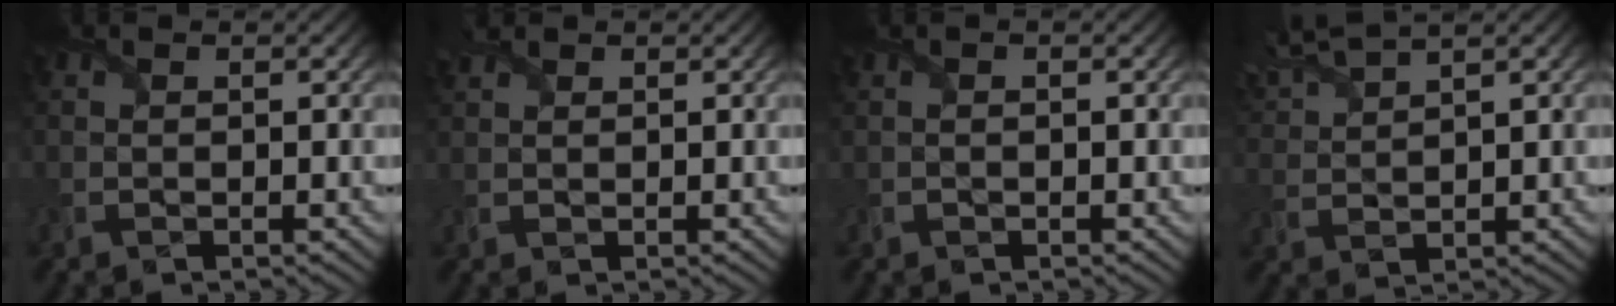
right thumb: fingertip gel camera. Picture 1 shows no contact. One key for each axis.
{"total": 1.9, "fx": 1.5, "fy": 0.9, "fz": 0.8, "tx": -0.022, "ty": 0.009, "tz": 0.033}
{"total": 0.0}
{"total": 5.9, "fx": 4.9, "fy": 0.9, "fz": 3.2, "tx": -0.082, "ty": 0.025, "tz": 0.099}